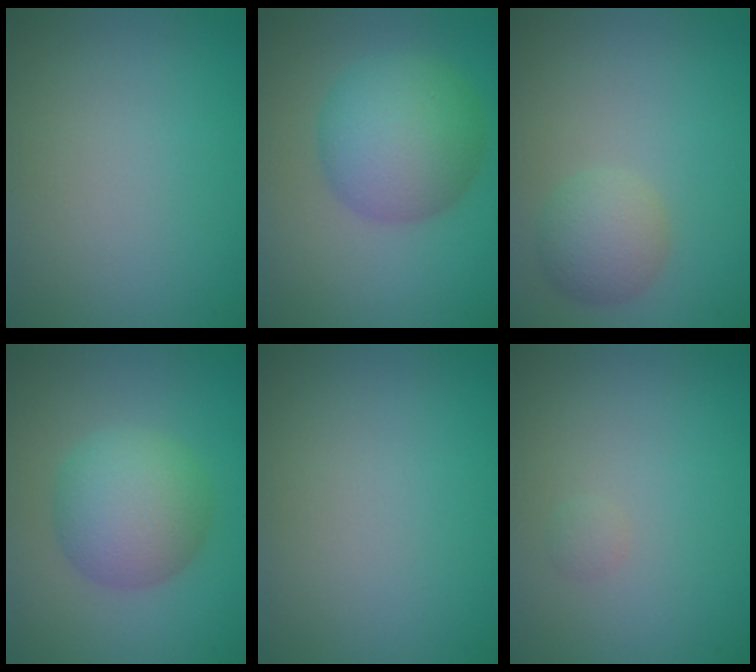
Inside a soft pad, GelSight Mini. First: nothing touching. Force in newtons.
{"total": 6.9, "press": 6.9, "slide": 0.1}
{"total": 2.8, "press": 2.8, "slide": 0.1}
{"total": 5.6, "press": 5.6, "slide": 0.1}
{"total": 0.0}
{"total": 0.6, "press": 0.6, "slide": 0.0}